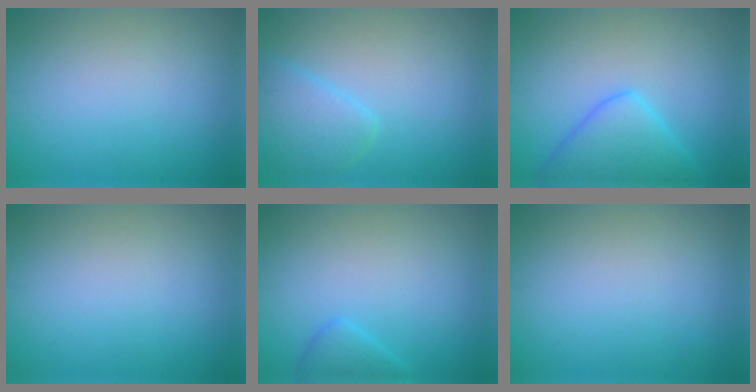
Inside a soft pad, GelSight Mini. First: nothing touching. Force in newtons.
{"total": 2.9, "press": 2.9, "slide": 0.1}
{"total": 4.9, "press": 4.8, "slide": 0.3}
{"total": 0.0}
{"total": 1.7, "press": 1.7, "slide": 0.1}
{"total": 0.0}